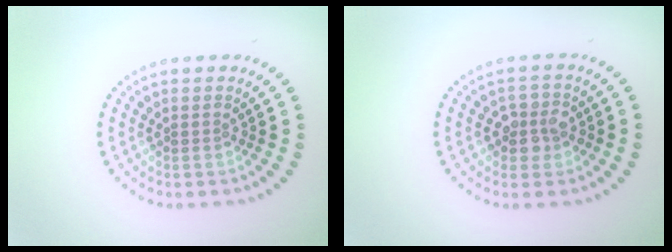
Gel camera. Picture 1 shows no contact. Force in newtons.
{"total": 2.8, "press": 2.7, "slide": 0.9}